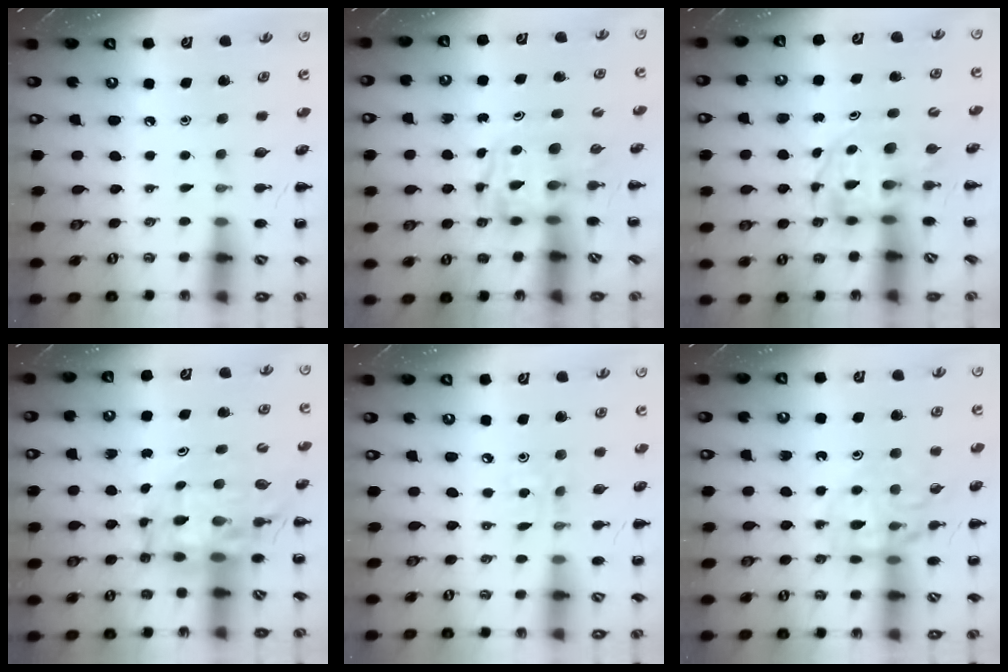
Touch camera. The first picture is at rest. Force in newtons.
{"total": 3.4, "press": 3.4, "slide": 0.6}
{"total": 3.4, "press": 3.3, "slide": 0.5}
{"total": 8.0, "press": 7.5, "slide": 2.6}
{"total": 2.2, "press": 2.1, "slide": 0.6}
{"total": 13.2, "press": 13.1, "slide": 1.4}